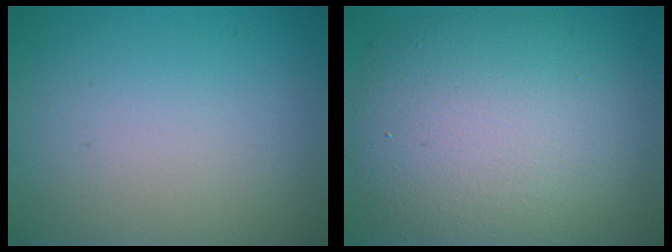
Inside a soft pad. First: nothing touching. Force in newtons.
{"total": 10.1, "press": 10.0, "slide": 1.1}